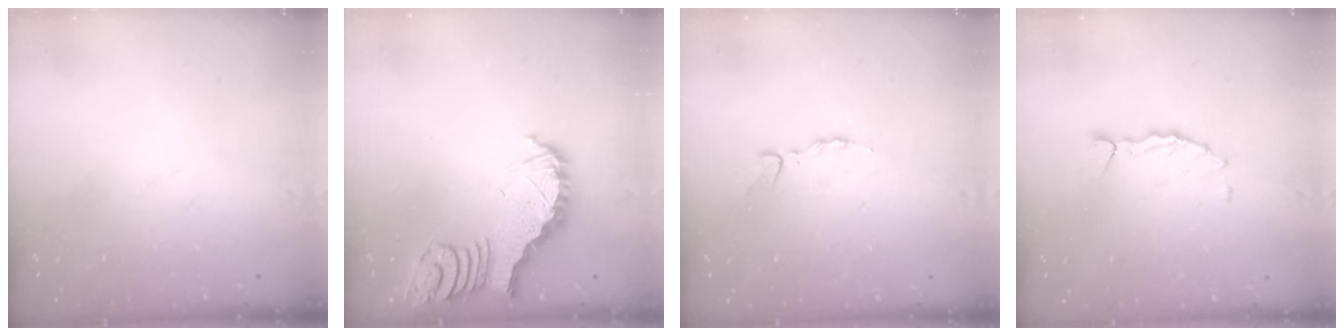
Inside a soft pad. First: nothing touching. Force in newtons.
{"total": 4.3, "press": 4.3, "slide": 0.5}
{"total": 3.4, "press": 3.4, "slide": 0.3}
{"total": 1.0, "press": 1.0, "slide": 0.2}